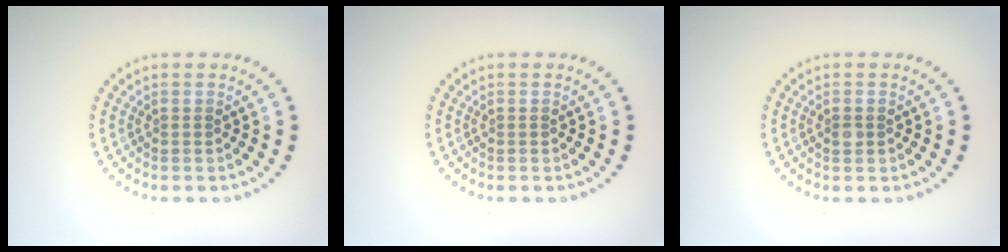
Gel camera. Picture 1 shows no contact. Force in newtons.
{"total": 0.0}
{"total": 0.9, "press": 0.9, "slide": 0.0}